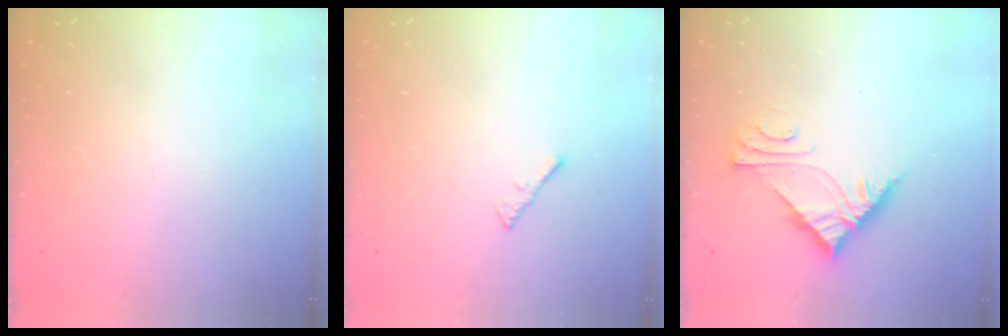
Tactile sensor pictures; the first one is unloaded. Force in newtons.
{"total": 1.5, "press": 1.4, "slide": 0.4}
{"total": 6.9, "press": 6.8, "slide": 0.5}